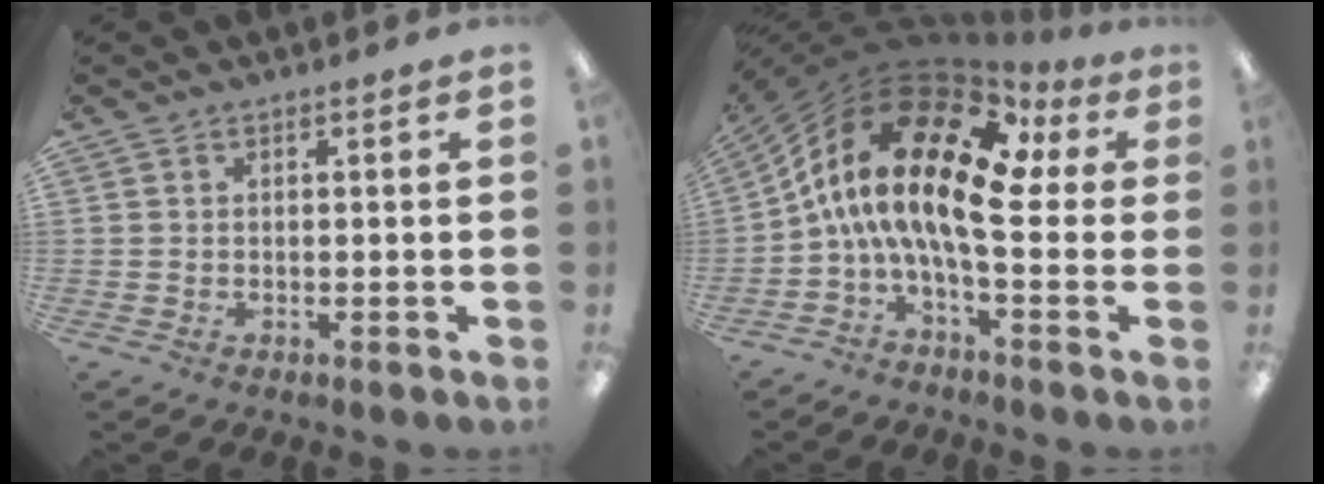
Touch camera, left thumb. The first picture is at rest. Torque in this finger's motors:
{"motor_torque": [-0.01, 1.89, 2.77, 0.00, 0.76]}